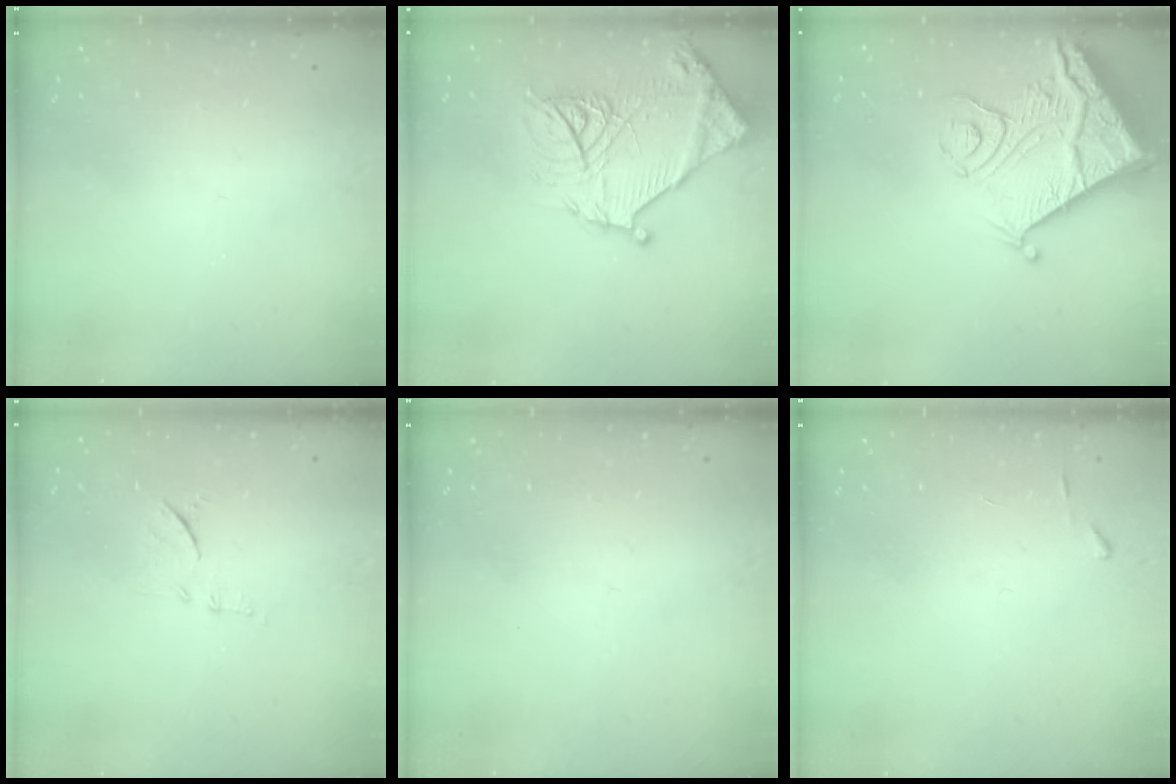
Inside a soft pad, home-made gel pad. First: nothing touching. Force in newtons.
{"total": 18.7, "press": 18.6, "slide": 1.8}
{"total": 17.7, "press": 17.5, "slide": 2.3}
{"total": 8.7, "press": 8.7, "slide": 0.3}
{"total": 0.0}
{"total": 2.7, "press": 2.7, "slide": 0.3}